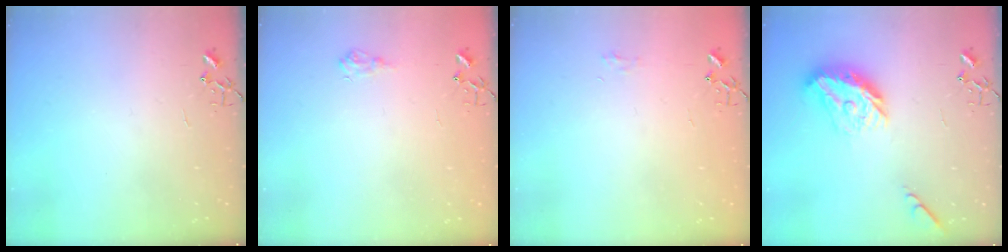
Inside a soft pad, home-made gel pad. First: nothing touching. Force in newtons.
{"total": 7.3, "press": 7.3, "slide": 0.4}
{"total": 5.2, "press": 5.2, "slide": 0.7}
{"total": 17.8, "press": 17.7, "slide": 0.6}